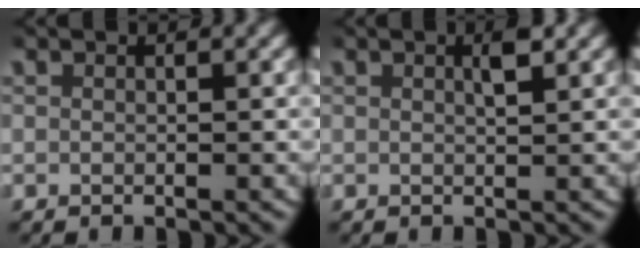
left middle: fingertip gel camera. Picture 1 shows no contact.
{"total": 1.7, "force": [0.8, 0.2, 1.5], "torque": [-0.022, 0.003, 0.012]}